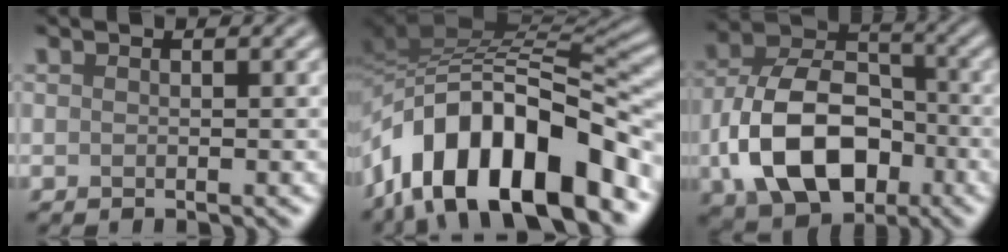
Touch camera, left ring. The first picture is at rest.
{"total": 14.2, "force": [-7.0, 6.9, 10.3], "torque": [-0.166, 0.019, -0.128]}
{"total": 11.6, "force": [-3.5, 7.6, 8.0], "torque": [-0.161, -0.001, -0.070]}